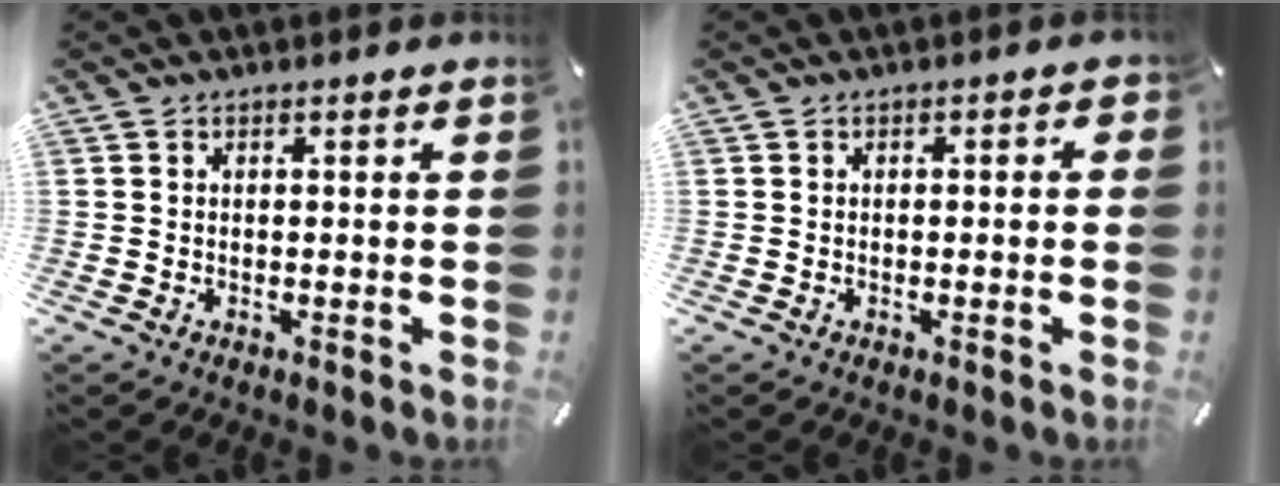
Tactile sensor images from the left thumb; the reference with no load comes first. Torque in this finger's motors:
{"motor_torque": [0.06, 0.00, 0.10, -0.06, 0.02]}